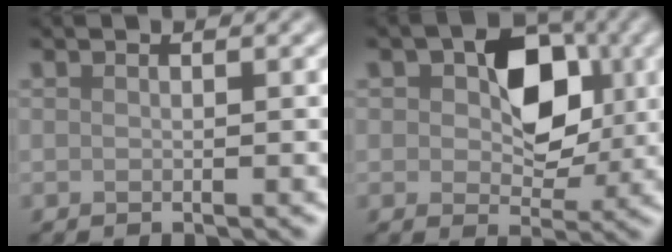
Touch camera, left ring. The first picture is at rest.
{"total": 6.6, "force": [1.2, 4.4, 4.8], "torque": [-0.065, 0.002, 0.013]}